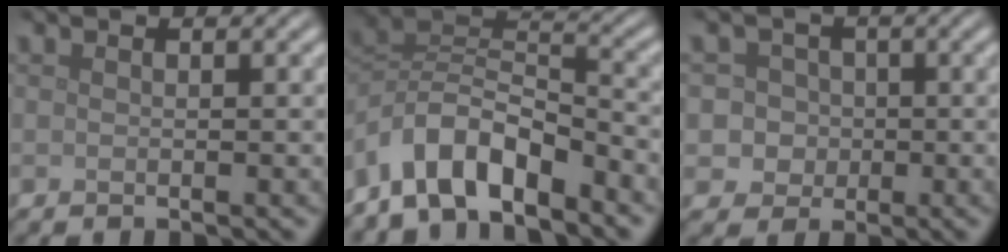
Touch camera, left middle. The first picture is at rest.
{"total": 7.1, "force": [-5.0, 3.0, 4.2], "torque": [-0.067, 0.005, -0.103]}
{"total": 4.5, "force": [0.1, 4.3, 1.3], "torque": [0.003, 0.029, -0.014]}